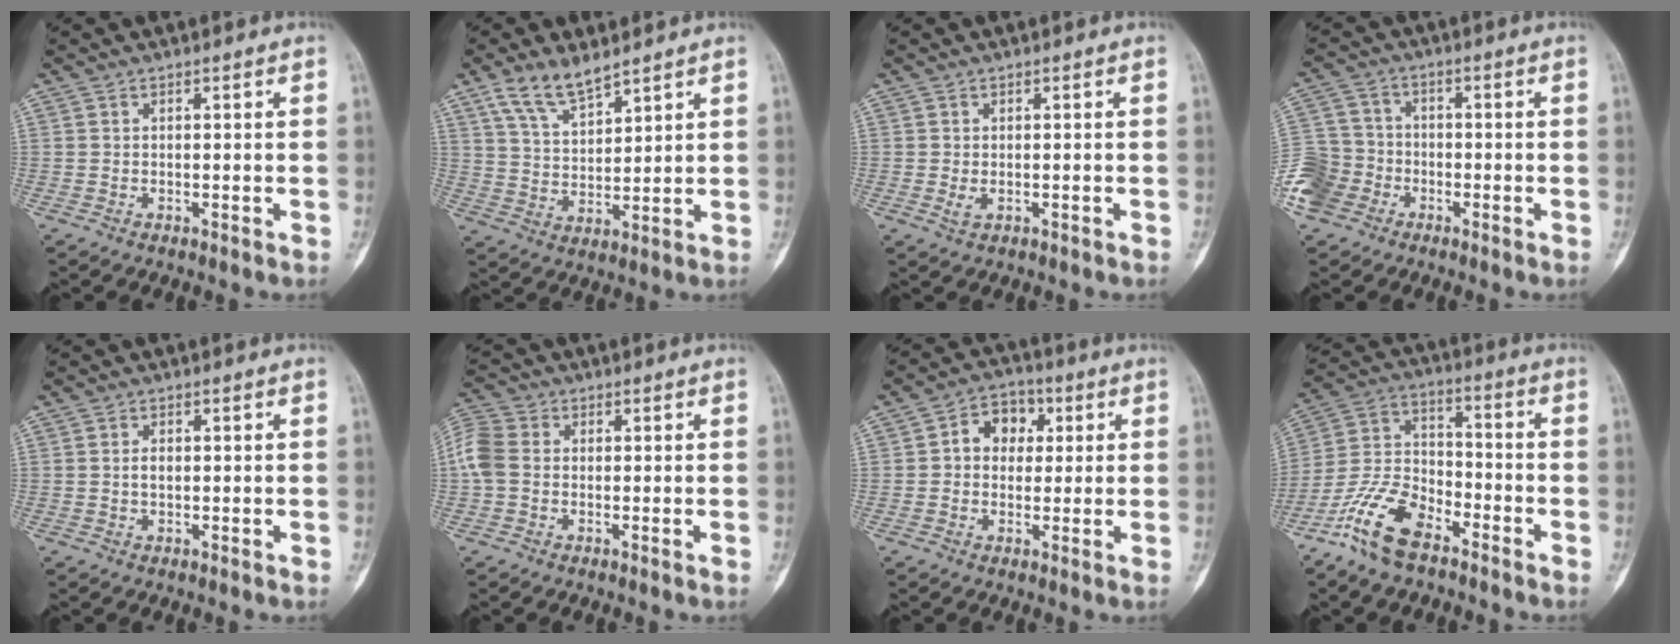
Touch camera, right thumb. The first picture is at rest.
{"total": 8.2, "force": [6.1, 3.1, 4.6], "torque": [-0.075, -0.032, 0.123]}
{"total": 1.5, "force": [-0.3, 0.9, 1.2], "torque": [-0.027, -0.004, -0.003]}
{"total": 9.7, "force": [-5.0, 7.6, 3.3], "torque": [-0.065, 0.031, -0.103]}
{"total": 1.5, "force": [-0.1, 1.0, 1.1], "torque": [-0.019, 0.002, -0.003]}
{"total": 7.5, "force": [-0.3, 5.7, 4.8], "torque": [-0.114, 0.016, -0.017]}
{"total": 7.4, "force": [1.4, 6.0, 4.2], "torque": [-0.032, 0.012, 0.013]}
{"total": 13.2, "force": [-8.8, 6.1, 7.8], "torque": [-0.159, 0.051, -0.179]}